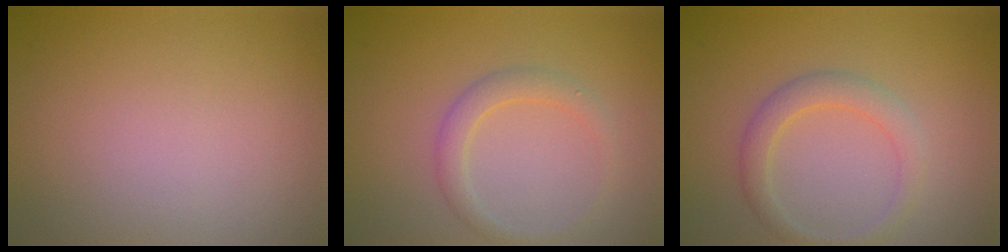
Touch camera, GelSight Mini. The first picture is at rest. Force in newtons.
{"total": 2.0, "press": 2.0, "slide": 0.0}
{"total": 2.5, "press": 2.5, "slide": 0.1}